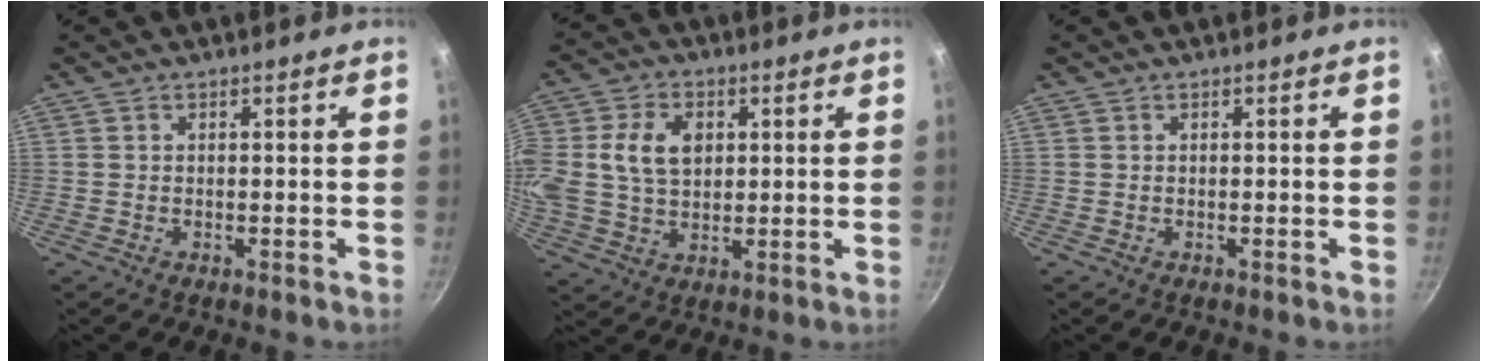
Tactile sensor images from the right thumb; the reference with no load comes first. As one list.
[{"total": 14.3, "force": [2.7, 10.5, 9.4], "torque": [-0.189, 0.021, 0.048]}, {"total": 0.0}]